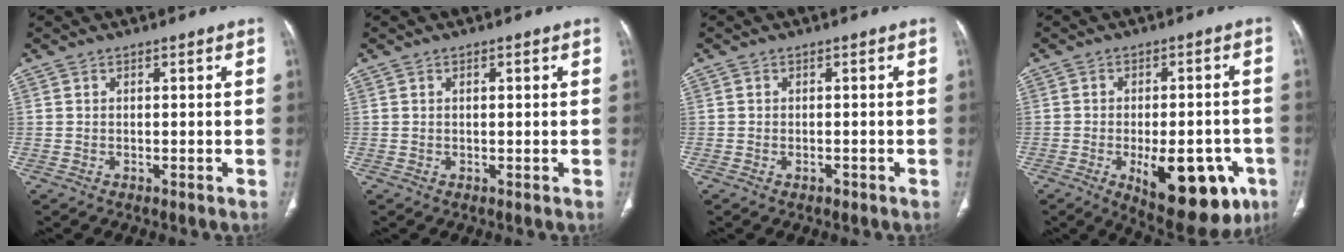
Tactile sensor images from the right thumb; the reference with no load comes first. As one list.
[{"total": 0.7, "force": [0.3, 0.2, 0.6], "torque": [-0.013, 0.004, 0.006]}, {"total": 0.9, "force": [-0.5, 0.6, 0.5], "torque": [-0.010, 0.006, -0.005]}, {"total": 18.1, "force": [-7.0, 8.2, 14.5], "torque": [-0.147, 0.012, -0.076]}]